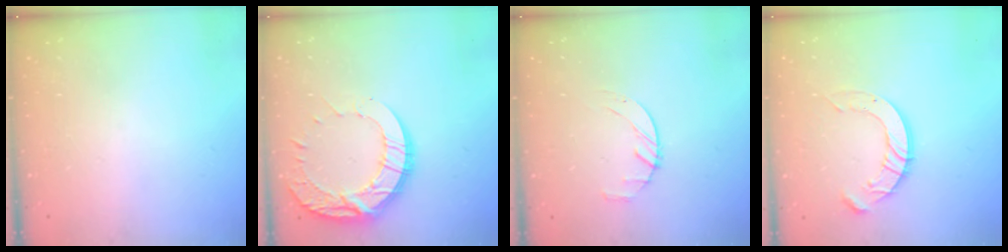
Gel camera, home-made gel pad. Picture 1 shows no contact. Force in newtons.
{"total": 15.2, "press": 15.2, "slide": 1.2}
{"total": 2.5, "press": 2.5, "slide": 0.4}
{"total": 8.3, "press": 8.3, "slide": 0.8}